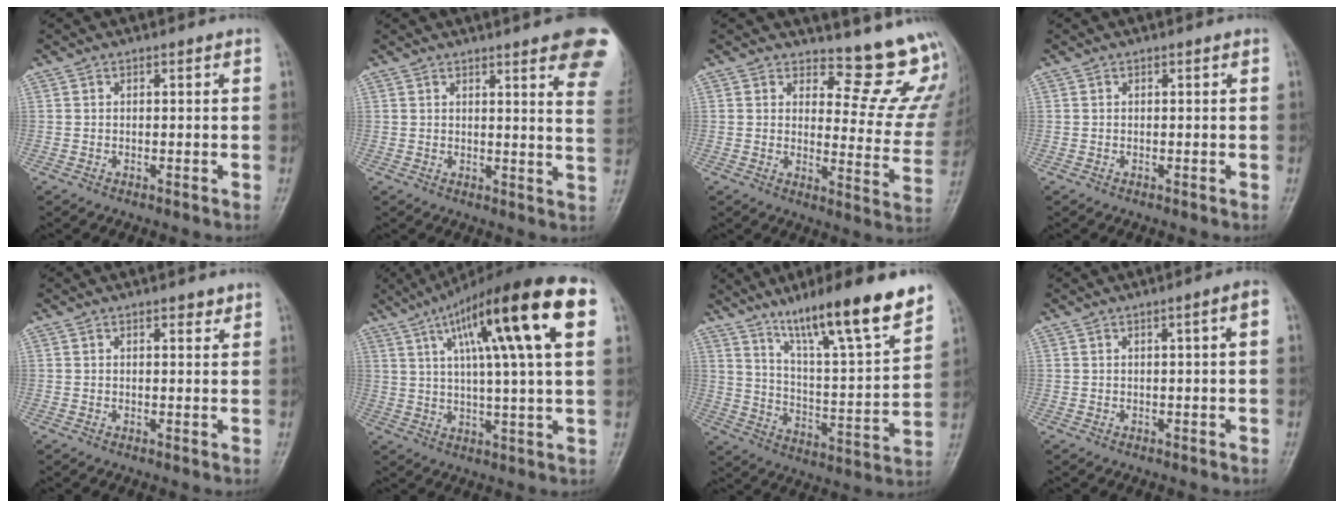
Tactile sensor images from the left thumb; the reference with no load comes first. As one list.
[{"total": 14.1, "force": [8.7, 2.5, 10.8], "torque": [-0.112, -0.034, 0.086]}, {"total": 12.7, "force": [12.3, 2.6, 1.9], "torque": [0.012, -0.153, 0.131]}, {"total": 0.0}, {"total": 1.9, "force": [1.3, 0.8, 1.0], "torque": [-0.006, -0.006, 0.016]}, {"total": 23.5, "force": [8.8, 4.4, 21.3], "torque": [-0.329, 0.017, 0.132]}, {"total": 19.4, "force": [13.7, 2.2, 13.6], "torque": [-0.195, -0.069, 0.228]}, {"total": 2.8, "force": [0.5, 0.3, 2.7], "torque": [-0.043, 0.011, 0.008]}]